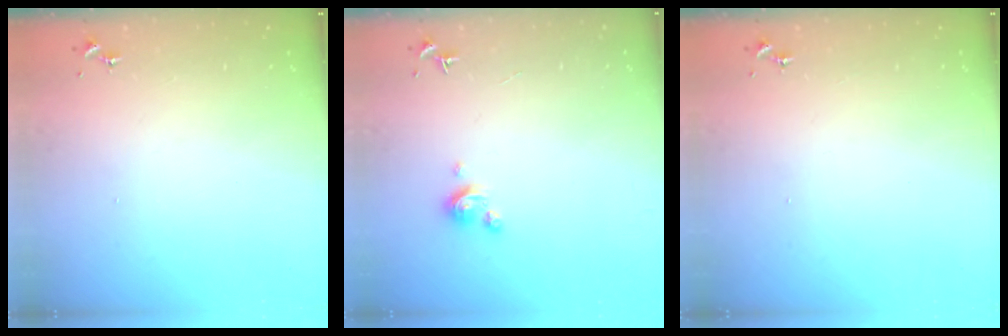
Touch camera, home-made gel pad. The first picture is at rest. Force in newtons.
{"total": 3.1, "press": 3.1, "slide": 0.3}
{"total": 0.0}